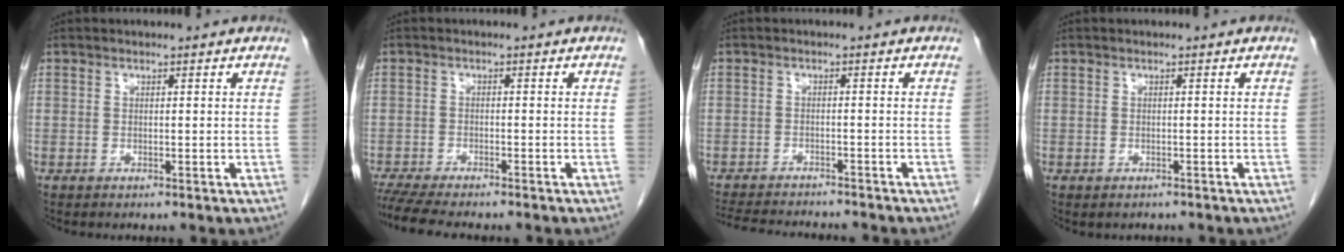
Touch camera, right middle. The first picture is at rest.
{"total": 8.5, "force": [-7.4, 1.0, 4.1], "torque": [-0.063, -0.014, -0.116]}
{"total": 11.9, "force": [-10.9, 1.9, 4.4], "torque": [-0.075, -0.009, -0.149]}
{"total": 0.9, "force": [-0.7, 0.5, 0.2], "torque": [-0.008, 0.000, -0.009]}